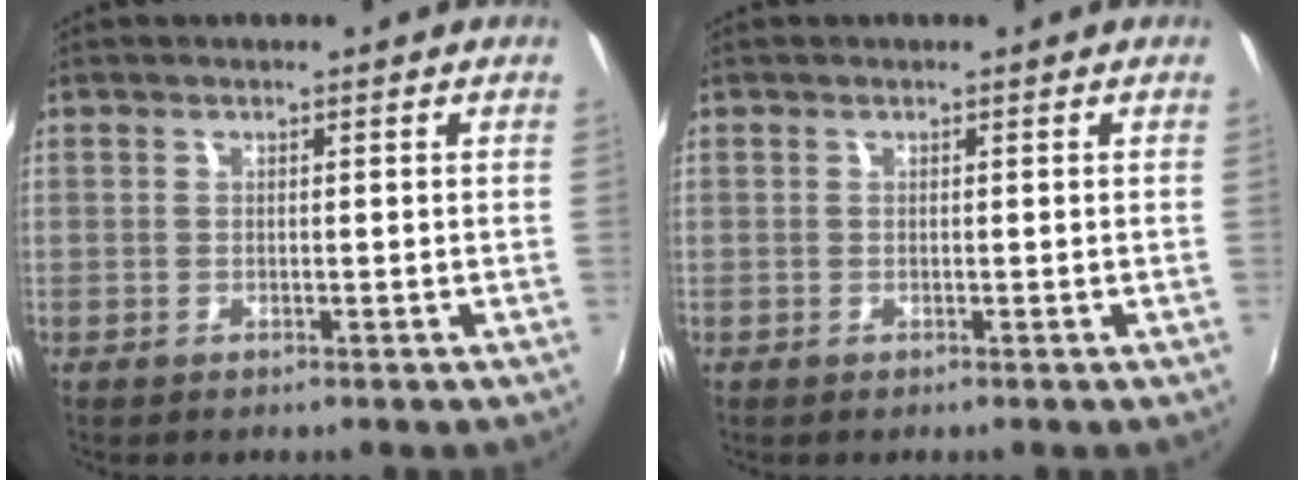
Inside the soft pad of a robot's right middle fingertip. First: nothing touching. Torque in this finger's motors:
{"motor_torque": [0.00, 0.00, 0.00, 0.00]}